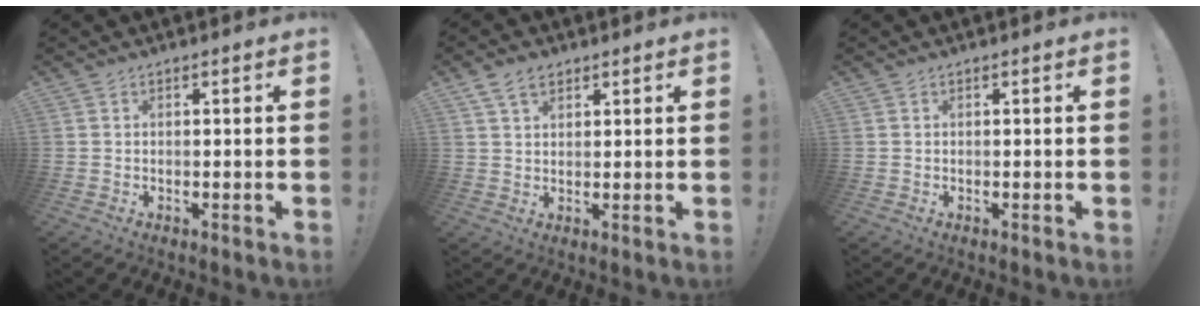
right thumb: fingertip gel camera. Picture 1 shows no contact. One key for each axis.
{"total": 5.5, "fx": 3.3, "fy": 3.4, "fz": 2.8, "tx": -0.051, "ty": -0.007, "tz": 0.063}
{"total": 0.0}